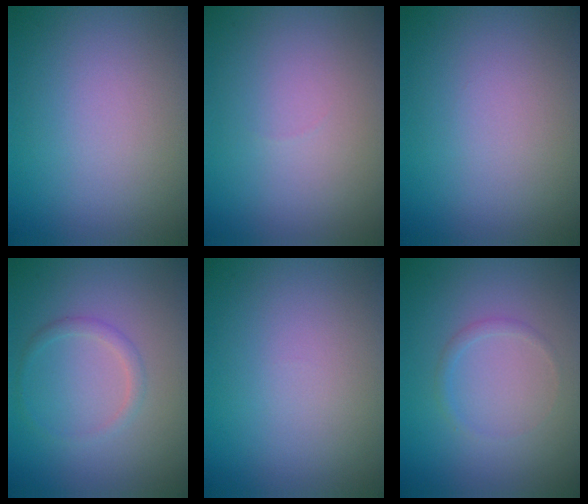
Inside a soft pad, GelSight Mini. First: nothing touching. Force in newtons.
{"total": 0.0}
{"total": 0.0}
{"total": 1.2, "press": 1.2, "slide": 0.1}
{"total": 0.0}
{"total": 0.9, "press": 0.9, "slide": 0.0}